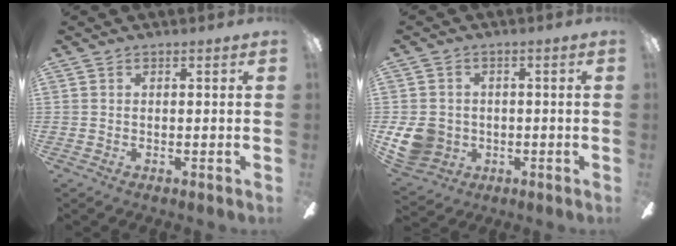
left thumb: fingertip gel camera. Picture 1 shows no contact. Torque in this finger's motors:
{"motor_torque": [0.23, 1.77, 0.29, -0.41, 0.02]}